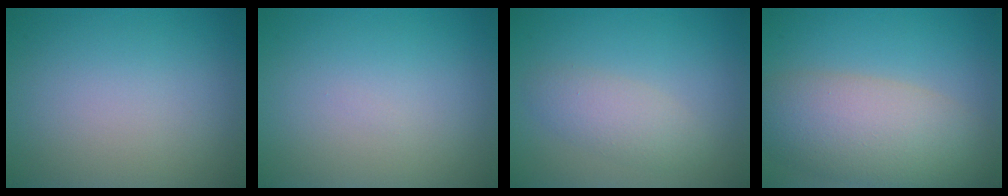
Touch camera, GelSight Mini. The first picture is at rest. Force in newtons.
{"total": 0.0}
{"total": 2.4, "press": 2.4, "slide": 0.2}
{"total": 7.6, "press": 7.6, "slide": 0.4}